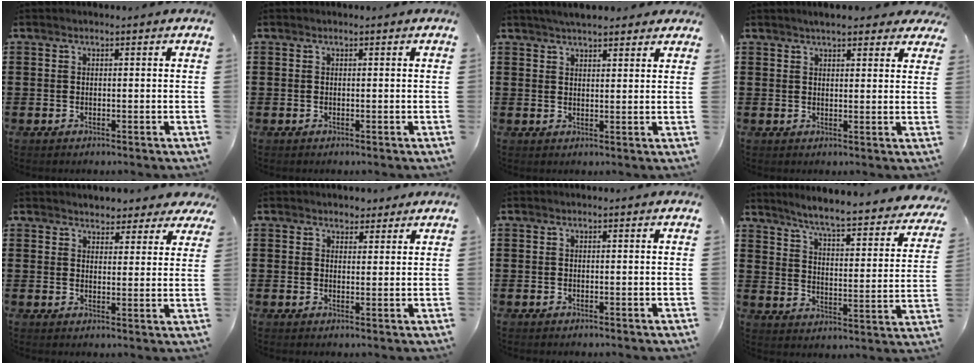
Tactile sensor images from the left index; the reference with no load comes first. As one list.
[{"total": 0.0}, {"total": 3.4, "force": [3.2, 0.7, 1.1], "torque": [-0.029, 0.000, 0.059]}, {"total": 3.4, "force": [3.0, 0.6, 1.5], "torque": [-0.029, -0.001, 0.052]}, {"total": 3.2, "force": [3.1, 0.9, 0.0], "torque": [-0.006, -0.011, 0.054]}, {"total": 2.3, "force": [2.0, 1.2, 0.1], "torque": [0.000, 0.004, 0.035]}, {"total": 0.0}, {"total": 5.4, "force": [4.8, -0.8, 2.4], "torque": [-0.059, -0.046, 0.069]}]